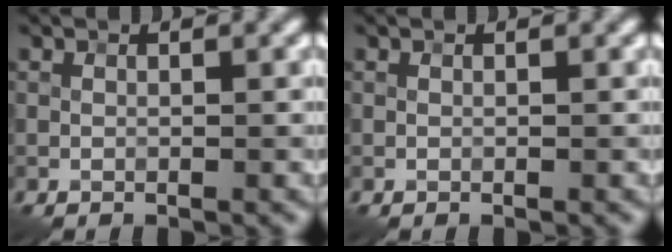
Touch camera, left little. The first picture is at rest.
{"total": 0.0}